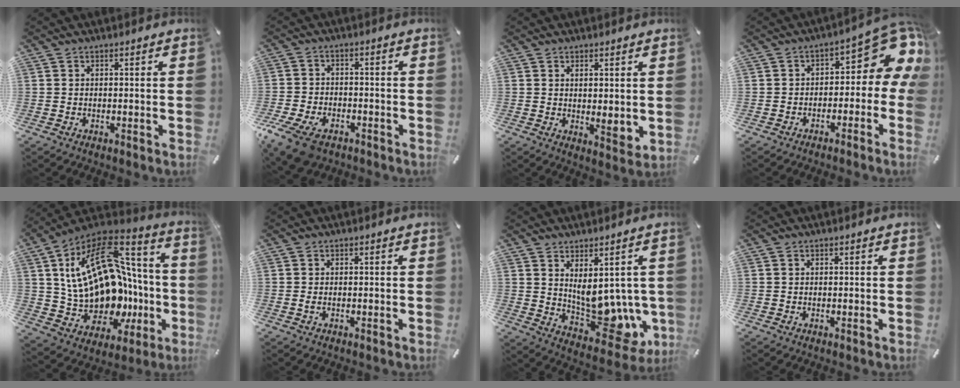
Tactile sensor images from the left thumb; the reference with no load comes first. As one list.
[{"total": 9.0, "force": [-5.7, 5.2, 4.6], "torque": [-0.100, 0.023, -0.105]}, {"total": 3.4, "force": [2.2, 1.3, 2.2], "torque": [-0.032, -0.017, 0.037]}, {"total": 10.5, "force": [3.5, 5.5, 8.2], "torque": [-0.090, -0.037, 0.056]}, {"total": 25.5, "force": [1.7, 16.9, 19.0], "torque": [-0.359, -0.046, 0.065]}, {"total": 1.0, "force": [-0.4, 0.4, 0.9], "torque": [-0.017, -0.001, -0.007]}, {"total": 11.5, "force": [1.6, 7.0, 9.0], "torque": [-0.111, -0.038, 0.047]}, {"total": 0.0}]